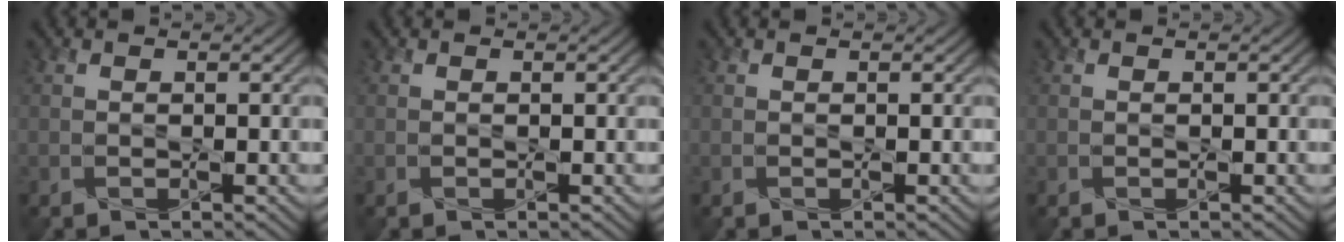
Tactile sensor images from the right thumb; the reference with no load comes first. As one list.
[{"total": 0.0}, {"total": 0.0}, {"total": 0.0}]